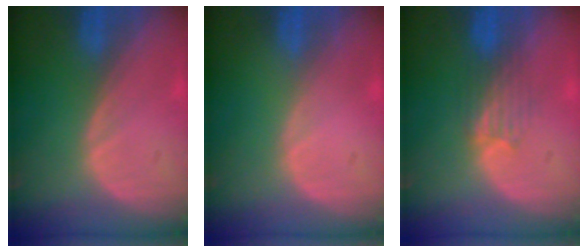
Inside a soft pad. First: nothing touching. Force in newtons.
{"total": 0.0}
{"total": 3.3, "press": 3.2, "slide": 0.6}